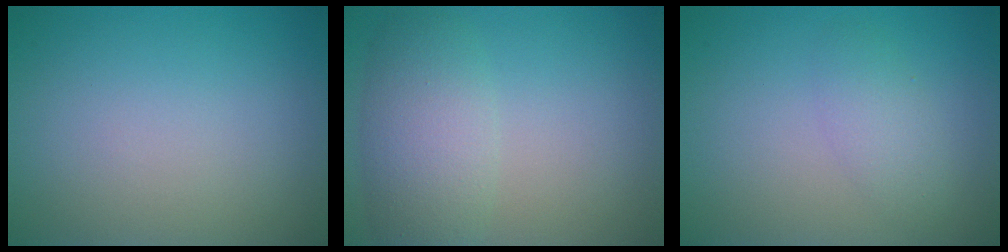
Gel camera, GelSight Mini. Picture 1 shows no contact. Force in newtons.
{"total": 4.5, "press": 4.5, "slide": 0.2}
{"total": 1.9, "press": 1.9, "slide": 0.1}